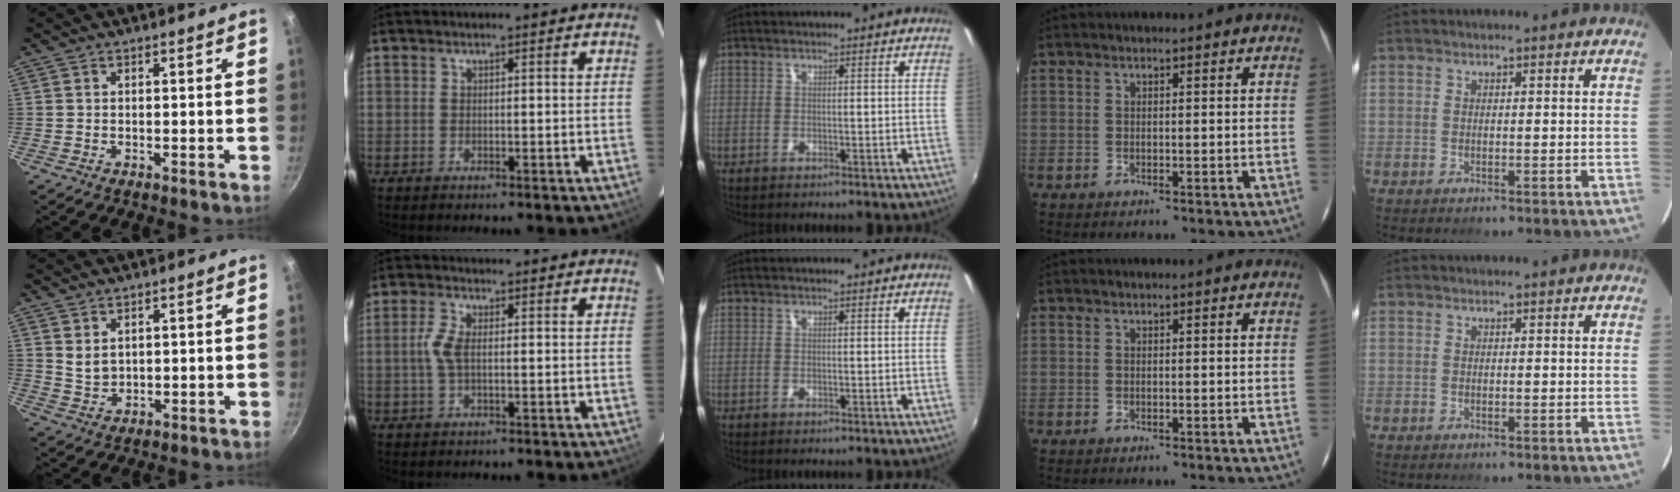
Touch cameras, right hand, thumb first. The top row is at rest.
{"thumb": {"total": 3.1, "force": [1.7, 1.9, 1.8], "torque": [-0.029, -0.014, 0.039]}, "index": {"total": 3.7, "force": [-0.2, 1.4, 3.5], "torque": [-0.079, 0.004, -0.002]}}